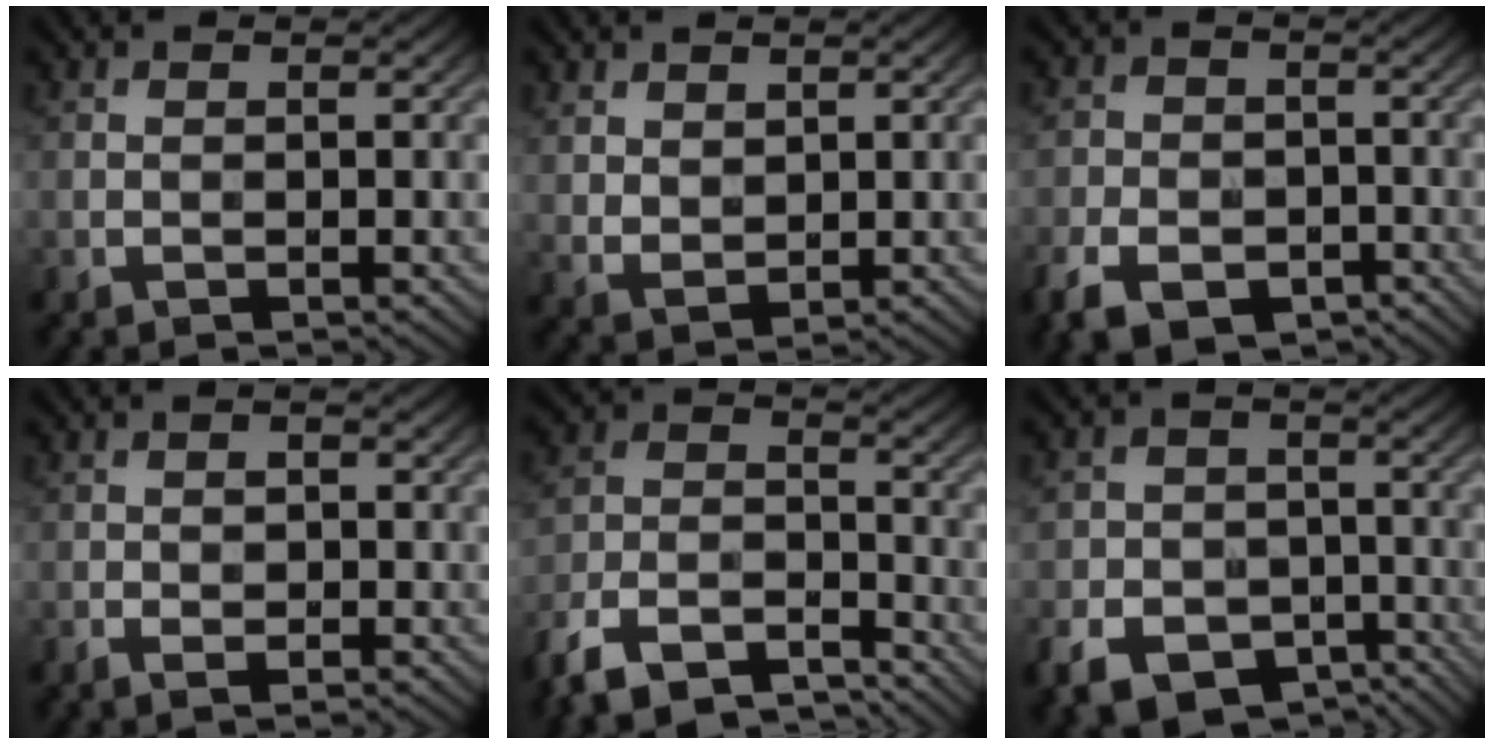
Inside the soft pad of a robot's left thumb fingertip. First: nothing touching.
{"total": 3.1, "force": [1.9, 1.9, 1.5], "torque": [-0.037, -0.007, 0.045]}
{"total": 8.7, "force": [-4.8, 5.8, 4.2], "torque": [-0.085, -0.024, -0.086]}
{"total": 2.5, "force": [-0.9, 1.2, 2.0], "torque": [-0.031, 0.002, -0.016]}
{"total": 11.2, "force": [-8.8, 4.9, 5.0], "torque": [-0.113, -0.014, -0.171]}
{"total": 10.2, "force": [-5.4, 7.6, 4.0], "torque": [-0.100, -0.031, -0.101]}